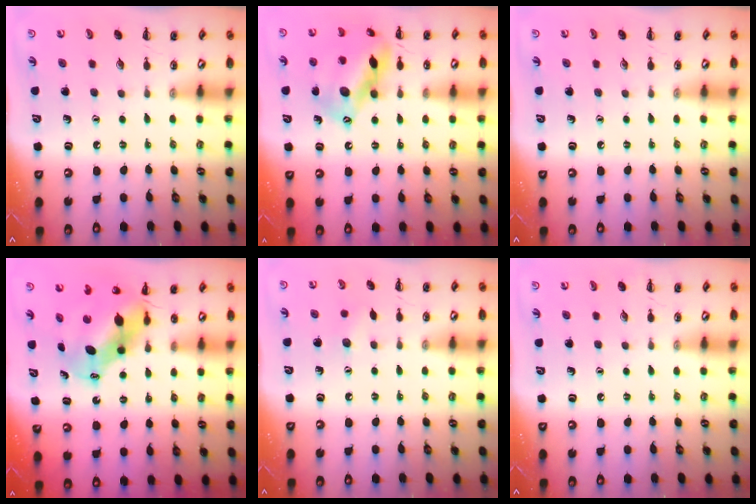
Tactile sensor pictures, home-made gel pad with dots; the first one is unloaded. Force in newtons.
{"total": 15.7, "press": 15.5, "slide": 2.4}
{"total": 0.0}
{"total": 8.1, "press": 7.9, "slide": 1.9}
{"total": 4.3, "press": 4.2, "slide": 1.2}
{"total": 0.0}